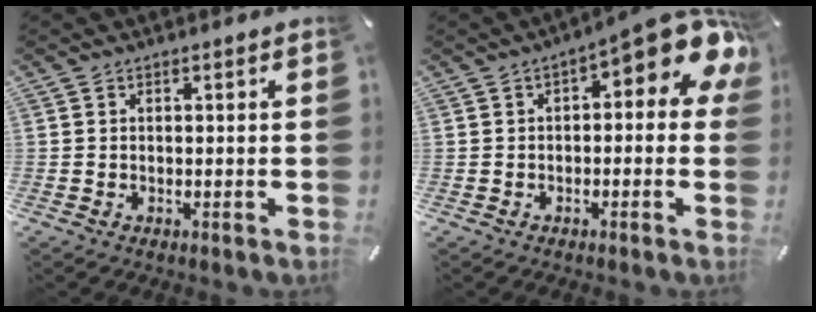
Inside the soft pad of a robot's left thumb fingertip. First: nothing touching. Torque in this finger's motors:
{"motor_torque": [0.46, 0.47, 0.72, 0.31, 0.05]}